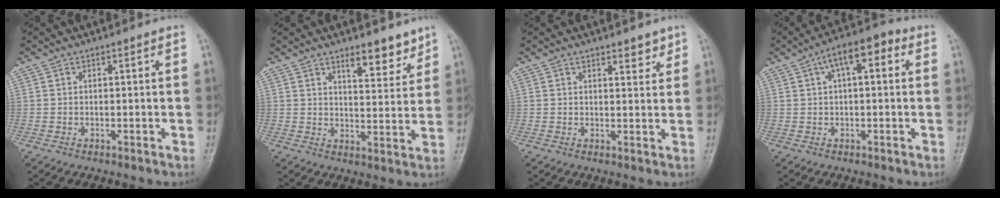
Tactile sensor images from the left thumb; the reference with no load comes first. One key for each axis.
{"total": 7.1, "fx": 5.2, "fy": 2.4, "fz": 4.2, "tx": -0.038, "ty": -0.038, "tz": 0.075}
{"total": 2.8, "fx": 2.1, "fy": 1.2, "fz": 1.5, "tx": -0.007, "ty": -0.013, "tz": 0.028}
{"total": 8.5, "fx": 2.7, "fy": 3.7, "fz": 7.1, "tx": -0.103, "ty": 0.030, "tz": 0.032}